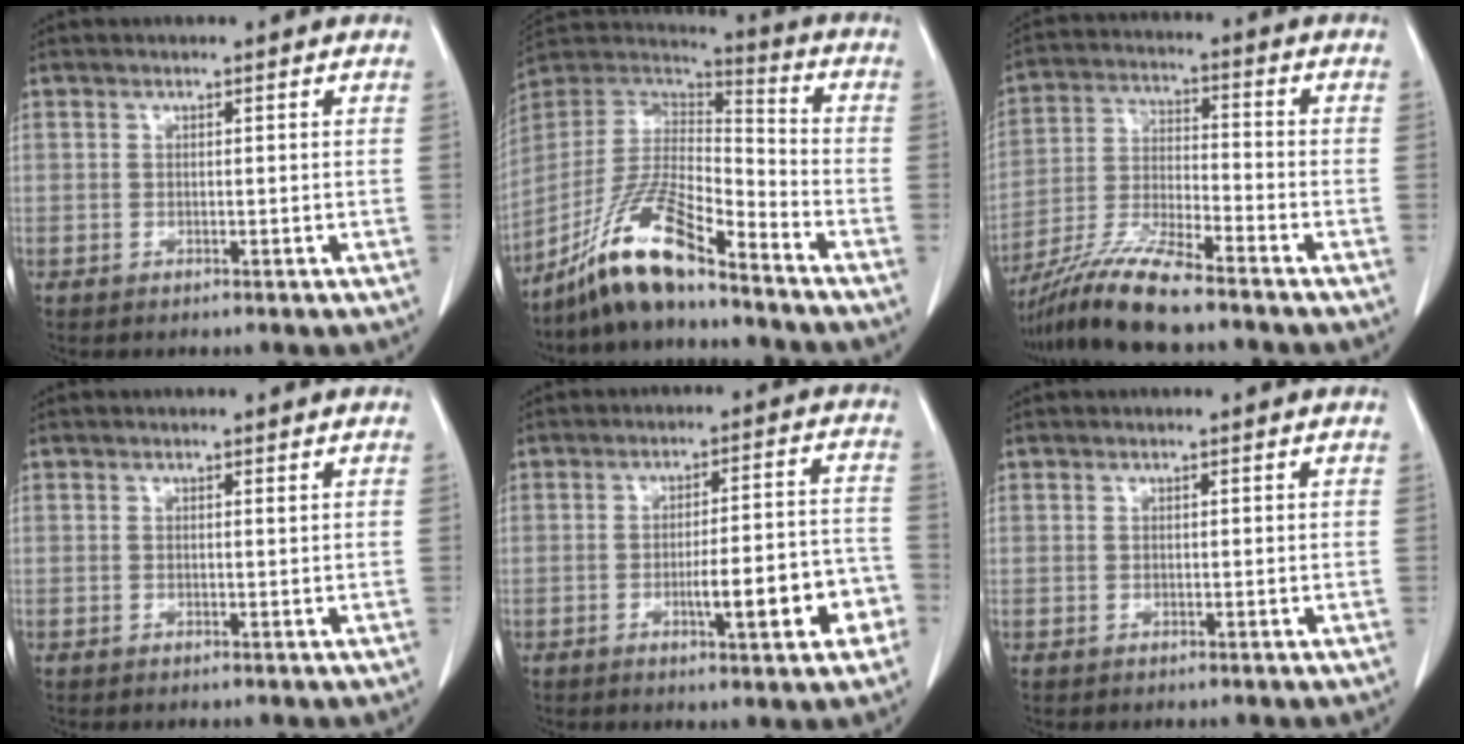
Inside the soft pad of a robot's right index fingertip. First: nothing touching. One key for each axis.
{"total": 14.6, "fx": -10.9, "fy": 2.1, "fz": 9.4, "tx": -0.185, "ty": 0.005, "tz": -0.202}
{"total": 11.3, "fx": -9.3, "fy": 0.3, "fz": 6.4, "tx": -0.127, "ty": -0.019, "tz": -0.175}
{"total": 0.0}
{"total": 10.1, "fx": -3.8, "fy": 1.8, "fz": 9.2, "tx": -0.126, "ty": 0.020, "tz": -0.046}
{"total": 0.0}